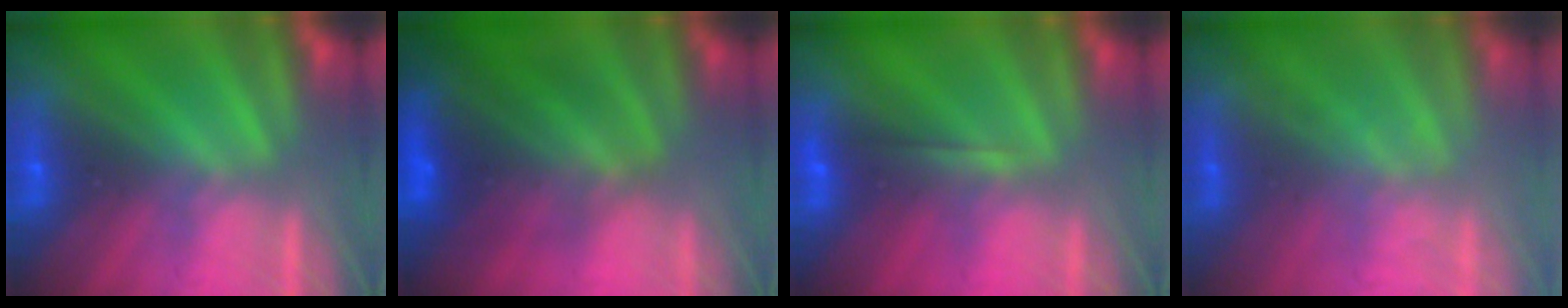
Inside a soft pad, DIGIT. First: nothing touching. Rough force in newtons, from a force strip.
{"total": 8.1}
{"total": 1.9}
{"total": 1.7}